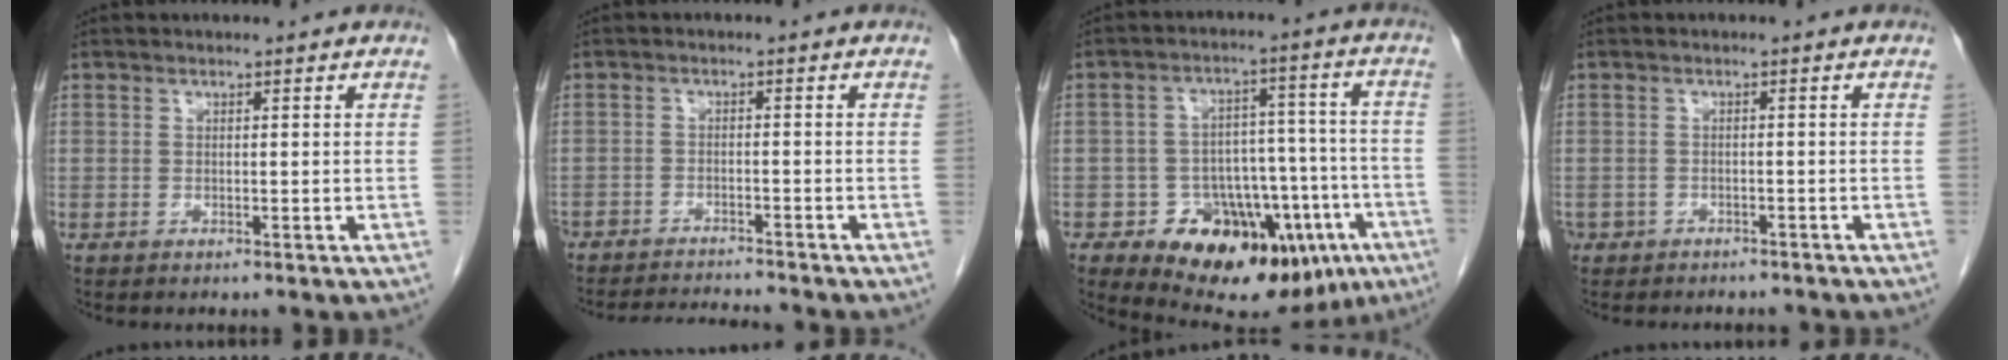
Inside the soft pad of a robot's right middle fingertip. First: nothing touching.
{"total": 7.3, "force": [-7.1, 0.2, 1.7], "torque": [-0.016, -0.007, -0.112]}
{"total": 19.3, "force": [-10.6, 10.3, 12.5], "torque": [-0.125, 0.054, -0.141]}
{"total": 6.3, "force": [-5.2, 3.2, 1.5], "torque": [-0.028, 0.009, -0.065]}